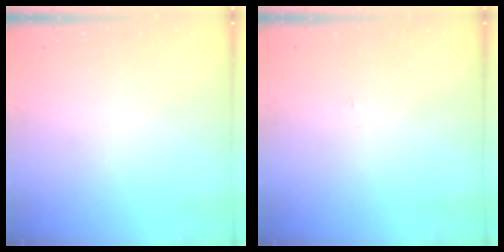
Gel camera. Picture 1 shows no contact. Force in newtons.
{"total": 2.2, "press": 2.2, "slide": 0.3}